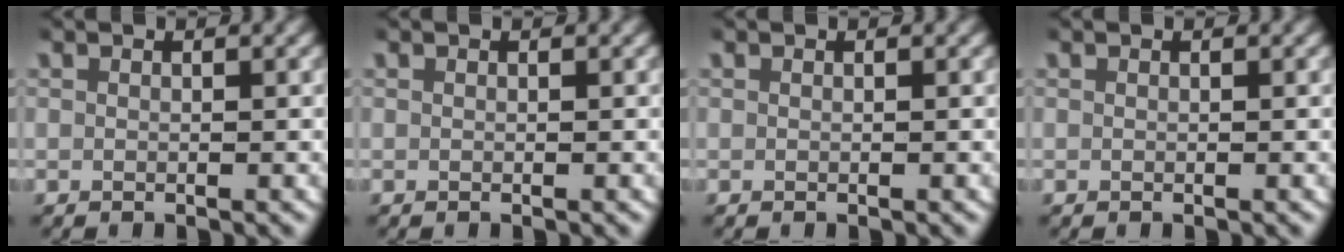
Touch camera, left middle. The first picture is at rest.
{"total": 0.0}
{"total": 0.0}
{"total": 0.0}